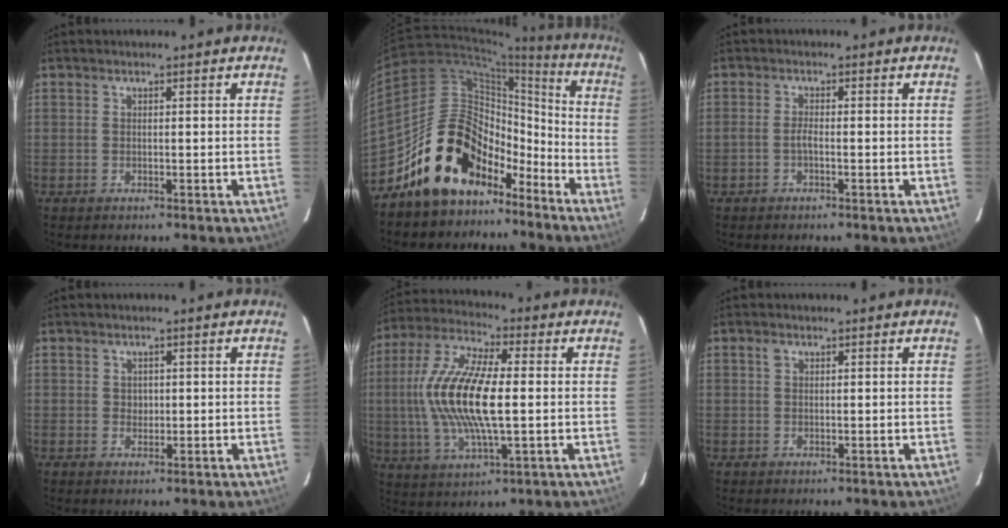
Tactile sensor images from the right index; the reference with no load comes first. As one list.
[{"total": 18.2, "force": [-12.7, 10.9, 7.3], "torque": [-0.135, 0.049, -0.199]}, {"total": 1.4, "force": [-0.7, 0.2, 1.2], "torque": [-0.025, 0.003, -0.017]}, {"total": 1.4, "force": [0.2, 1.4, 0.3], "torque": [-0.002, 0.002, 0.002]}, {"total": 16.9, "force": [0.0, 5.4, 16.0], "torque": [-0.328, 0.004, -0.005]}, {"total": 1.0, "force": [0.4, 0.7, 0.6], "torque": [-0.013, 0.003, 0.007]}]